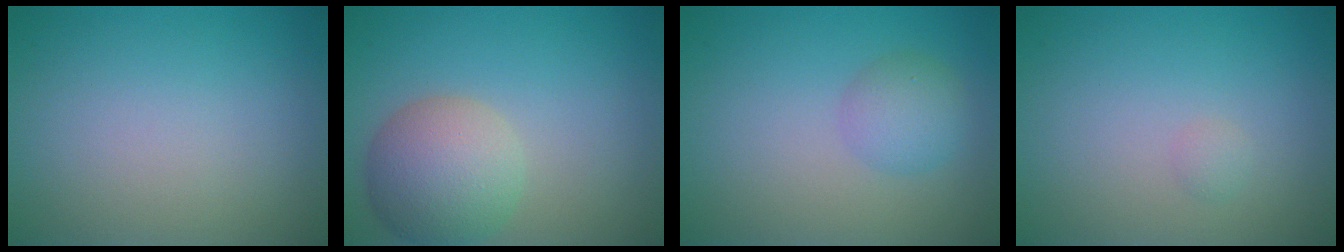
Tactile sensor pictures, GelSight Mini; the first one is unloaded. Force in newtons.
{"total": 5.9, "press": 5.8, "slide": 0.5}
{"total": 2.5, "press": 2.5, "slide": 0.1}
{"total": 0.6, "press": 0.6, "slide": 0.1}